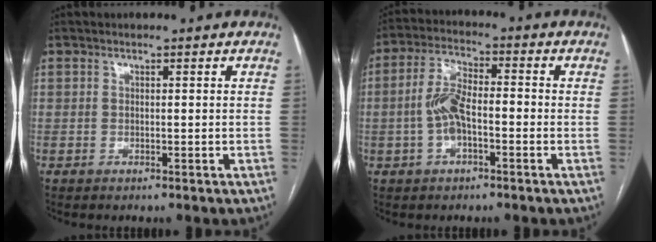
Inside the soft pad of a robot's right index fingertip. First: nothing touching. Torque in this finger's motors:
{"motor_torque": [0.30, -0.09, 0.19, 0.14]}